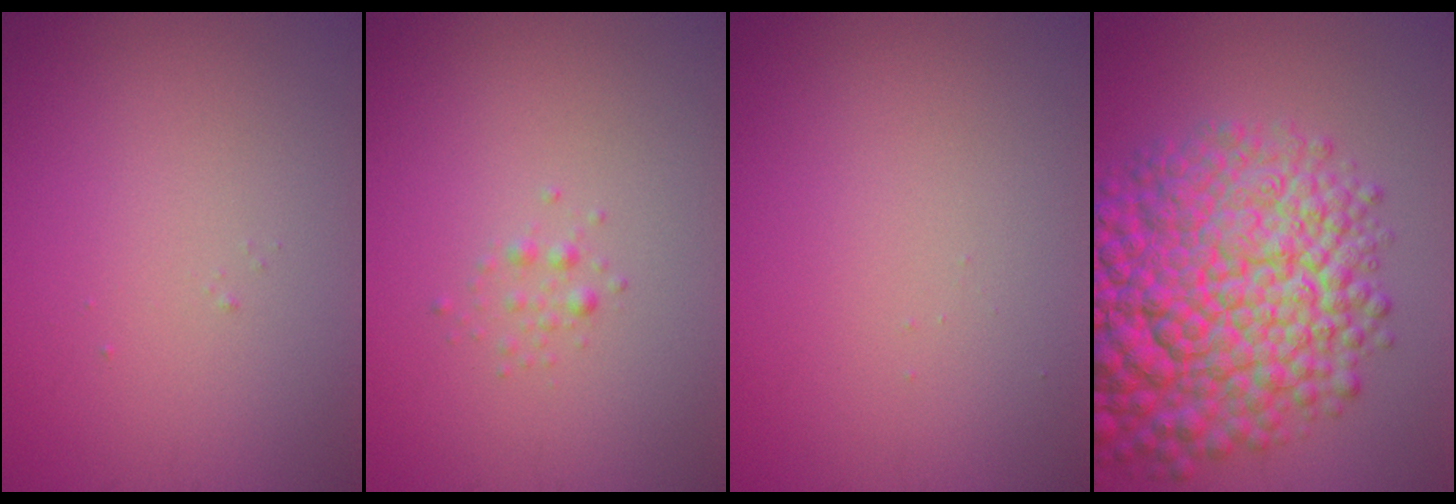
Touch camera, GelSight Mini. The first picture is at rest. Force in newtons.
{"total": 0.8, "press": 0.8, "slide": 0.0}
{"total": 0.0}
{"total": 14.6, "press": 14.6, "slide": 0.5}